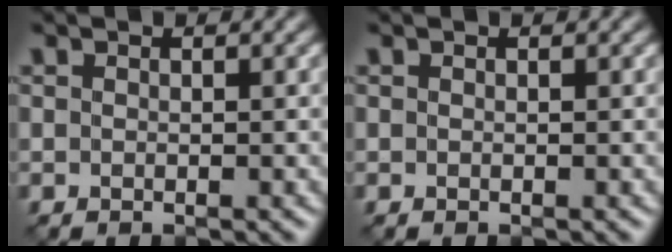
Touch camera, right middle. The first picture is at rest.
{"total": 0.0}